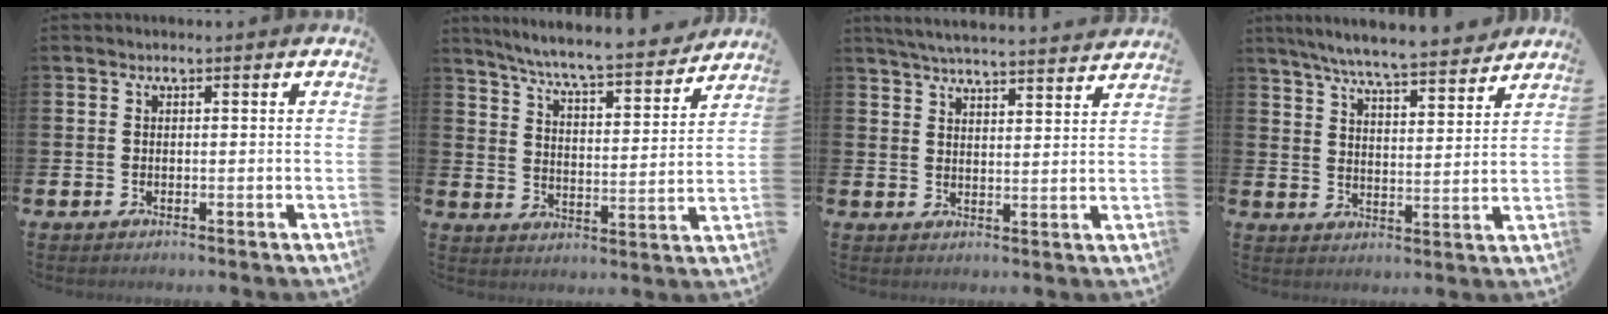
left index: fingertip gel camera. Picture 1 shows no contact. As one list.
[{"total": 7.3, "force": [6.9, 0.0, 2.4], "torque": [-0.066, -0.056, 0.114]}, {"total": 5.2, "force": [5.1, 0.1, 0.9], "torque": [-0.026, -0.034, 0.090]}, {"total": 7.6, "force": [7.2, 0.4, 2.3], "torque": [-0.064, -0.048, 0.127]}]